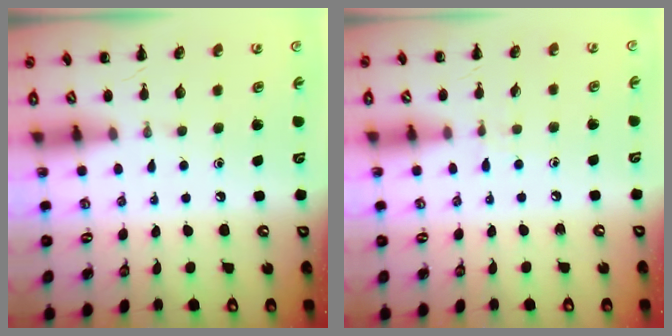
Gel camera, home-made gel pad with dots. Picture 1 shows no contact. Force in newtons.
{"total": 3.0, "press": 2.7, "slide": 1.2}